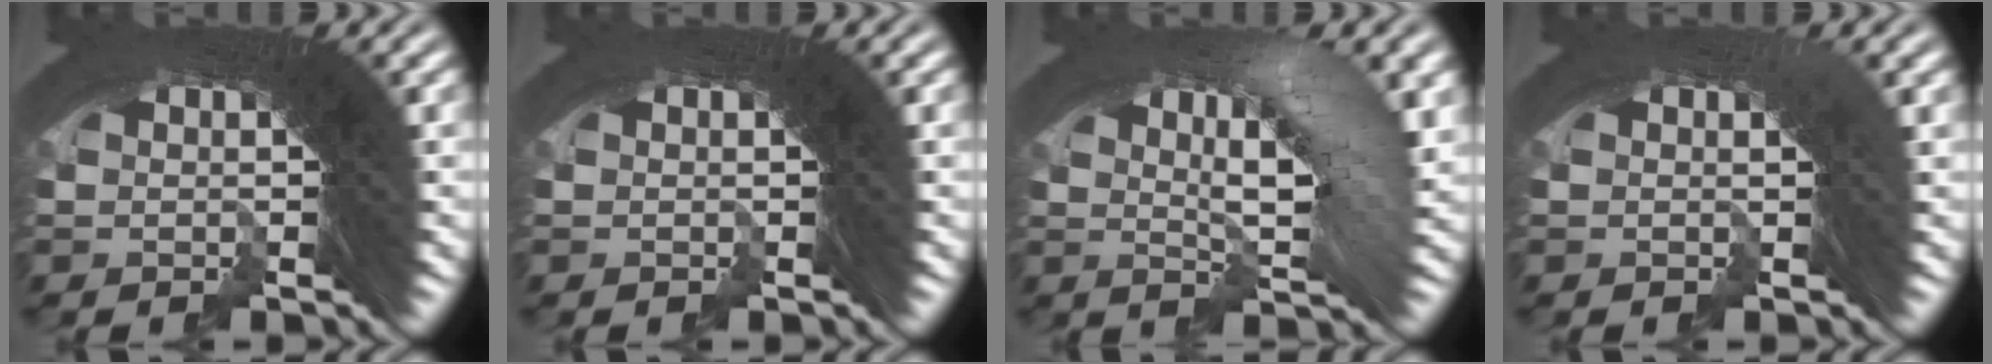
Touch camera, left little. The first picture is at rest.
{"total": 0.0}
{"total": 7.4, "force": [0.9, 3.0, 6.7], "torque": [-0.086, 0.011, 0.002]}
{"total": 0.6, "force": [0.2, 0.0, 0.6], "torque": [-0.011, 0.001, 0.002]}